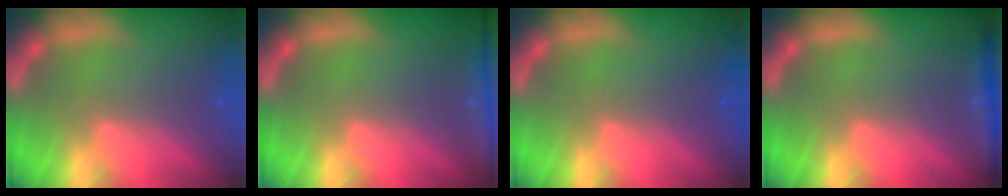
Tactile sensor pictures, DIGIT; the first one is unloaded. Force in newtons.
{"total": 7.9}
{"total": 0.0}
{"total": 3.0}